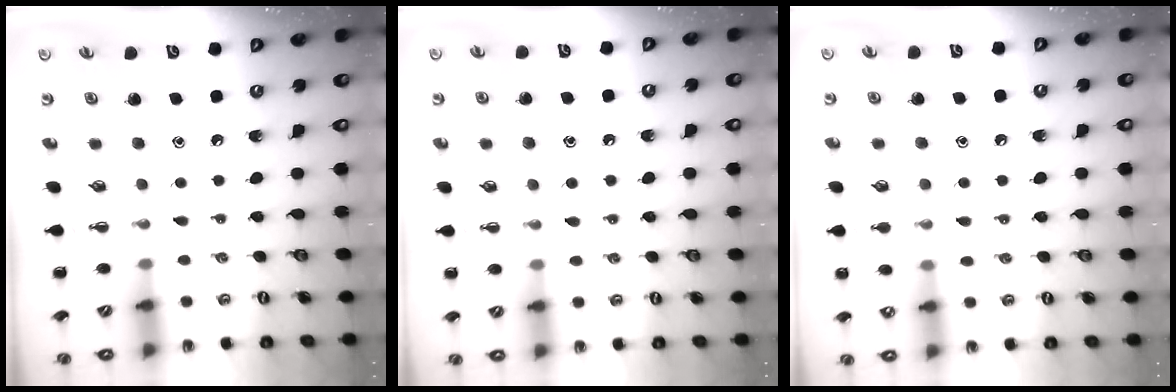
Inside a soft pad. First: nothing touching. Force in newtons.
{"total": 6.7, "press": 6.5, "slide": 1.3}
{"total": 6.8, "press": 6.5, "slide": 2.0}